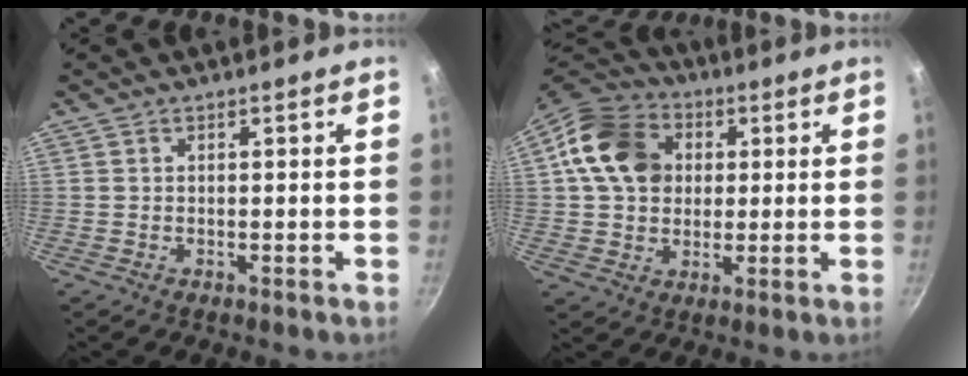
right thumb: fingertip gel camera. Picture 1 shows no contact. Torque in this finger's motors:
{"motor_torque": [0.00, 0.44, 0.52, 0.81, 0.11]}